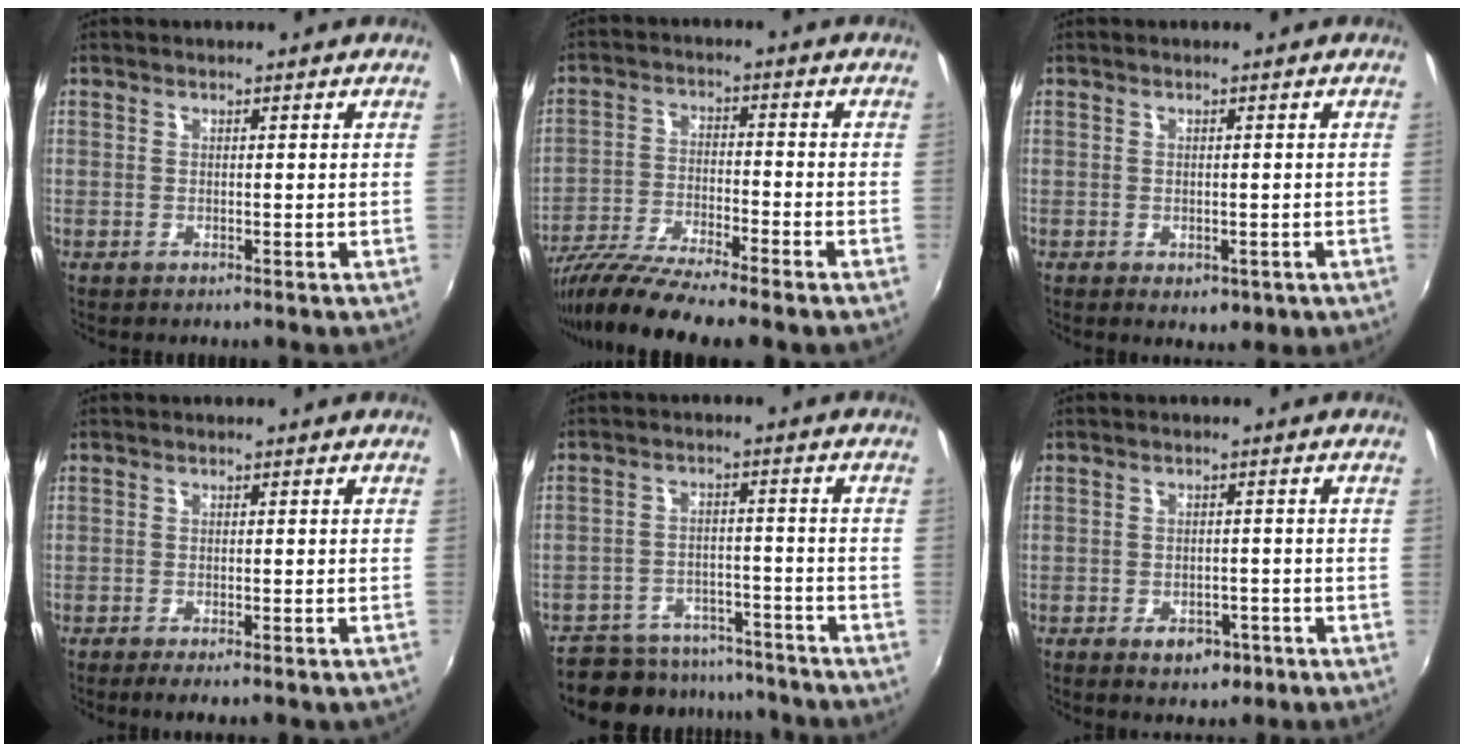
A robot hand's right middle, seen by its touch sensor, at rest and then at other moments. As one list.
[{"total": 12.0, "force": [-10.1, 0.2, 6.4], "torque": [-0.139, -0.029, -0.187]}, {"total": 3.4, "force": [-1.3, 2.3, 2.2], "torque": [-0.036, -0.012, -0.014]}, {"total": 4.4, "force": [-3.1, 0.9, 3.0], "torque": [-0.059, -0.018, -0.046]}, {"total": 15.3, "force": [-13.4, 6.0, 4.3], "torque": [-0.108, 0.013, -0.181]}, {"total": 5.2, "force": [-3.0, 3.2, 2.8], "torque": [-0.060, -0.003, -0.037]}]